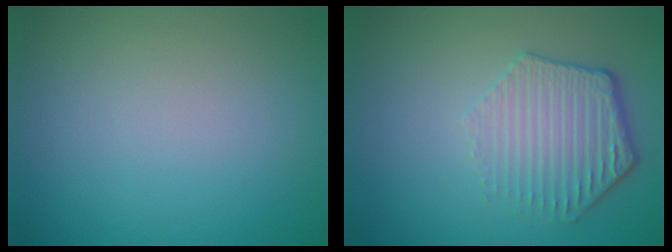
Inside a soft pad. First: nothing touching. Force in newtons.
{"total": 4.3, "press": 3.5, "slide": 2.6}